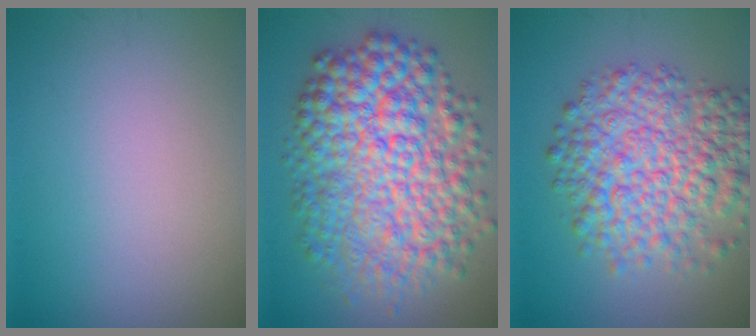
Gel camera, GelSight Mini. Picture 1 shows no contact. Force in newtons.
{"total": 11.5, "press": 11.5, "slide": 0.1}
{"total": 8.4, "press": 8.4, "slide": 0.2}